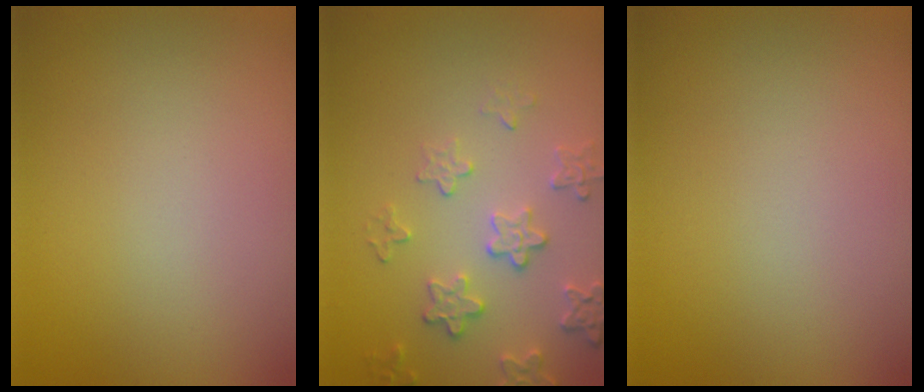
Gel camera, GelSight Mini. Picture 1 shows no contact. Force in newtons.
{"total": 3.2, "press": 3.0, "slide": 0.9}
{"total": 0.0}